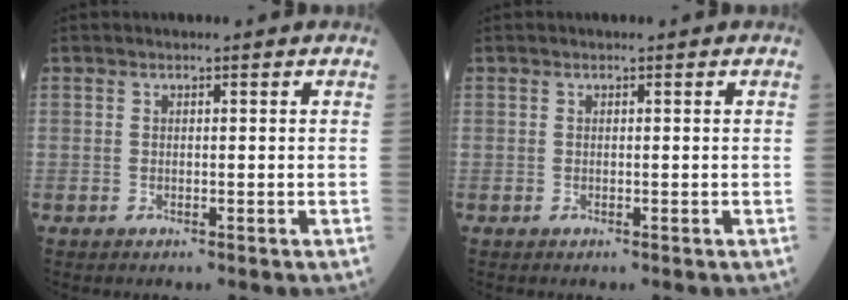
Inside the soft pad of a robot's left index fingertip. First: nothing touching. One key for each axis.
{"total": 0.0}